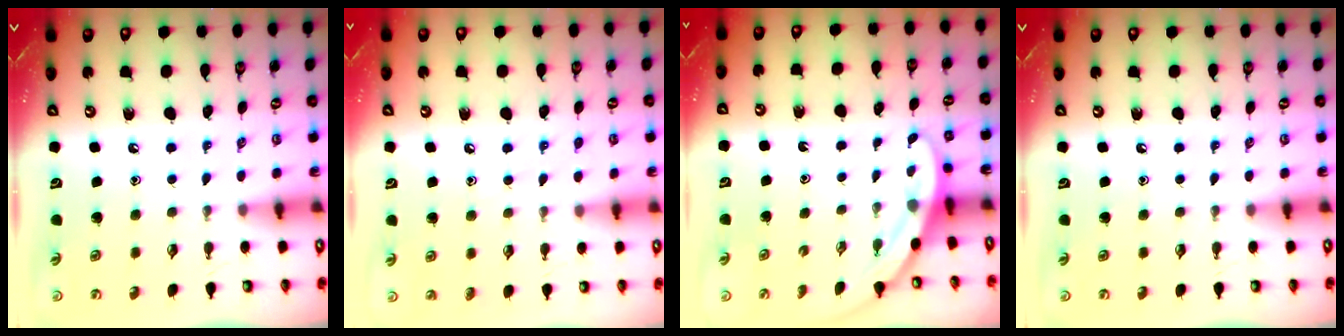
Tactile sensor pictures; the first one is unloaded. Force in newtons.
{"total": 5.5, "press": 5.4, "slide": 0.7}
{"total": 5.0, "press": 4.9, "slide": 0.3}
{"total": 0.0}